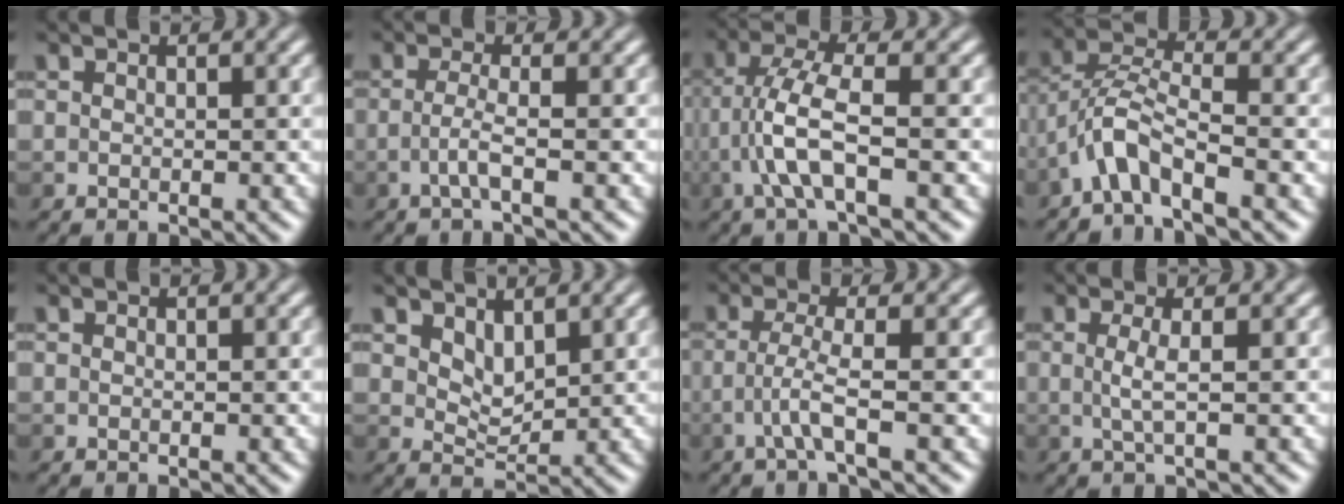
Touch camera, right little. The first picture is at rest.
{"total": 1.8, "force": [-0.8, -0.3, 1.5], "torque": [-0.036, 0.004, -0.017]}
{"total": 4.1, "force": [-1.5, 0.5, 3.8], "torque": [-0.087, 0.013, -0.031]}
{"total": 3.9, "force": [-2.7, 0.5, 2.7], "torque": [-0.054, 0.016, -0.058]}
{"total": 0.0}
{"total": 2.1, "force": [1.4, 1.1, 1.2], "torque": [-0.029, -0.007, 0.028]}
{"total": 2.4, "force": [-1.2, -0.5, 2.0], "torque": [-0.048, 0.008, -0.028]}
{"total": 1.5, "force": [0.0, -0.3, 1.4], "torque": [-0.034, 0.002, 0.003]}